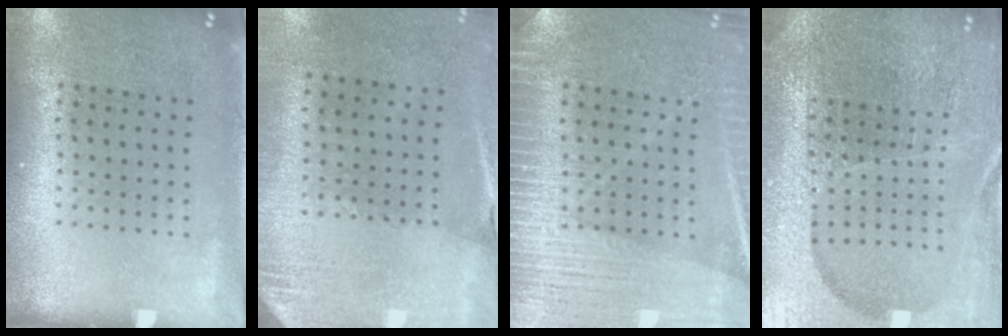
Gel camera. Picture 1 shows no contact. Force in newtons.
{"total": 2.7, "press": 2.4, "slide": 1.2}
{"total": 5.4, "press": 5.3, "slide": 0.9}
{"total": 5.9, "press": 5.2, "slide": 2.8}